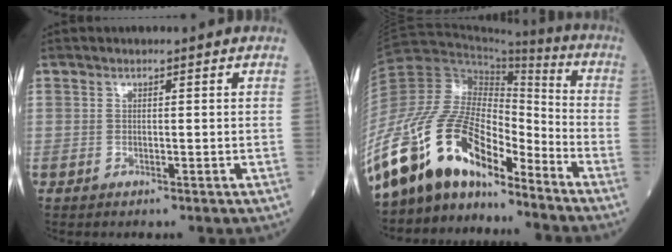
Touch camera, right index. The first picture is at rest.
{"total": 18.8, "force": [-14.8, 6.6, 9.5], "torque": [-0.196, 0.039, -0.273]}